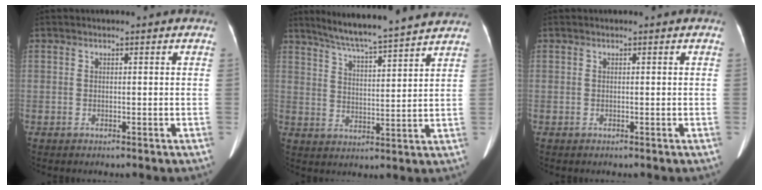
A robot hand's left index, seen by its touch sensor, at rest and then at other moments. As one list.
[{"total": 14.5, "force": [13.2, -0.3, 6.2], "torque": [-0.106, 0.012, 0.190]}, {"total": 0.0}]